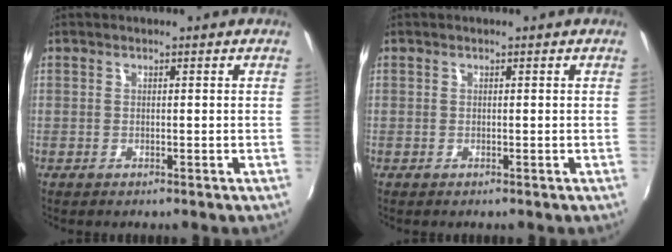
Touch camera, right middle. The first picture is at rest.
{"total": 0.0}